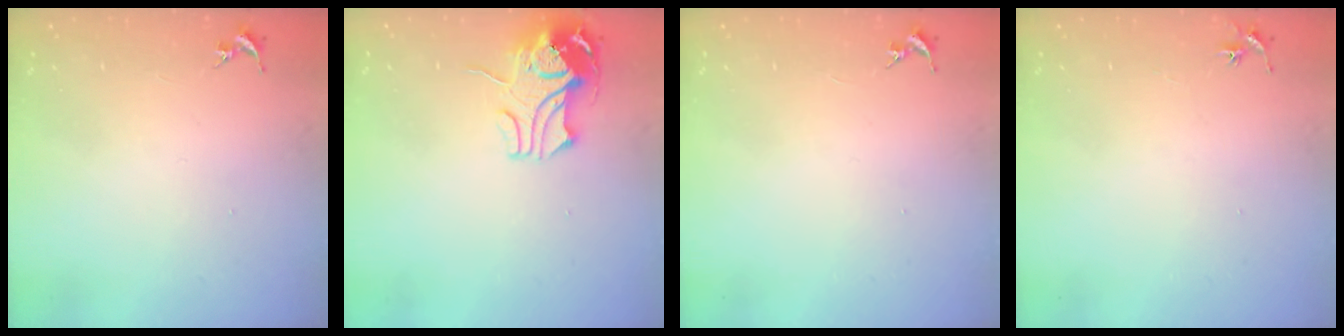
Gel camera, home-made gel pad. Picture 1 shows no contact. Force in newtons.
{"total": 10.9, "press": 10.9, "slide": 1.1}
{"total": 0.0}
{"total": 2.9, "press": 2.9, "slide": 0.3}